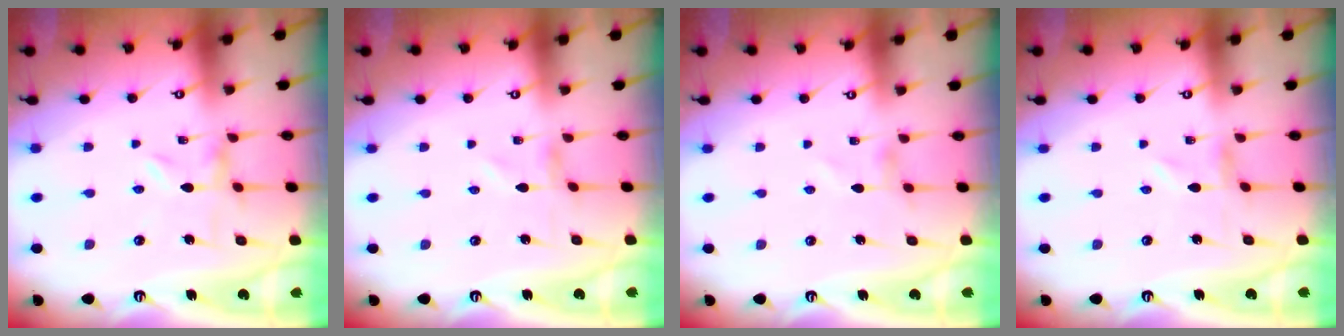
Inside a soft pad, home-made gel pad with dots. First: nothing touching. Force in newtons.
{"total": 0.0}
{"total": 0.8, "press": 0.7, "slide": 0.2}
{"total": 0.0}